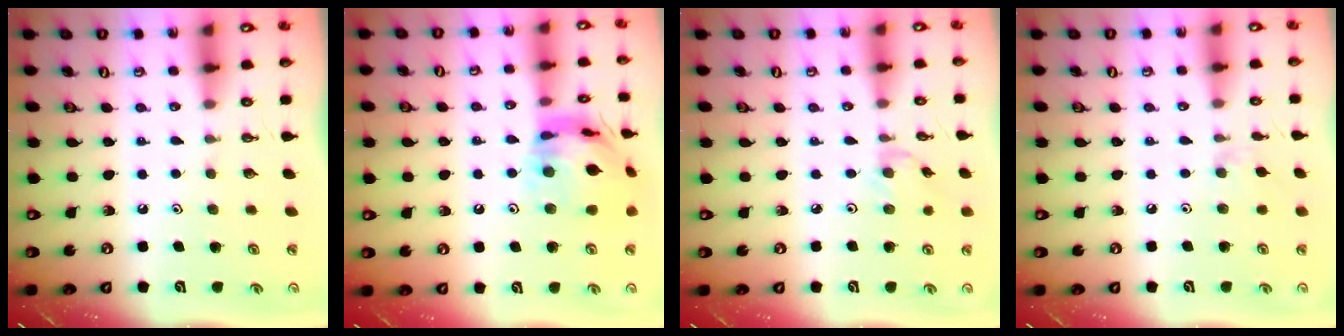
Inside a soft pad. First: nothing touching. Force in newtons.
{"total": 16.8, "press": 16.7, "slide": 1.8}
{"total": 0.7, "press": 0.7, "slide": 0.2}
{"total": 3.0, "press": 2.9, "slide": 0.5}